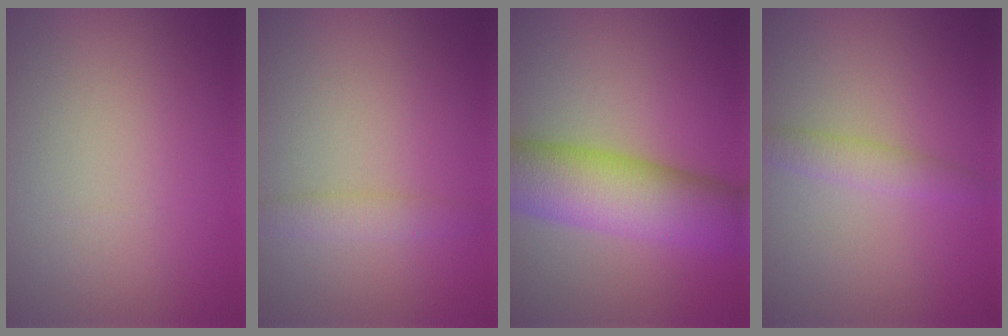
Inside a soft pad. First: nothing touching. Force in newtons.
{"total": 1.9, "press": 1.9, "slide": 0.1}
{"total": 9.9, "press": 9.9, "slide": 0.3}
{"total": 1.9, "press": 1.9, "slide": 0.1}